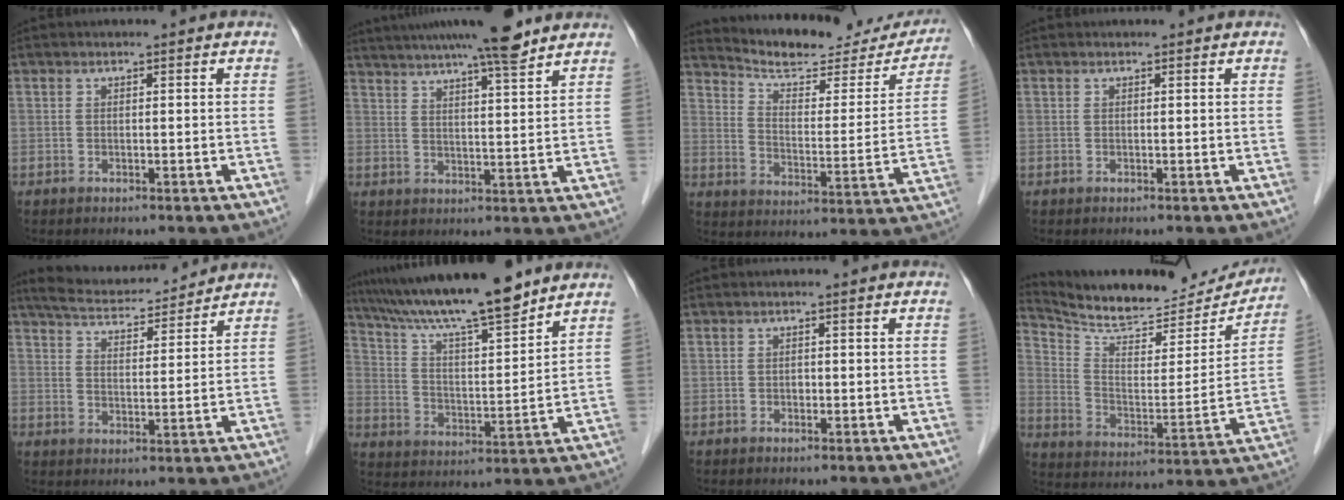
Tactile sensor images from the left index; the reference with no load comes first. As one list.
[{"total": 13.6, "force": [11.5, 0.3, 7.4], "torque": [-0.124, 0.021, 0.166]}, {"total": 20.1, "force": [18.8, 4.8, 5.5], "torque": [-0.069, -0.030, 0.249]}, {"total": 0.0}, {"total": 12.1, "force": [11.4, 1.7, 3.7], "torque": [-0.065, 0.015, 0.181]}, {"total": 16.1, "force": [13.6, 0.8, 8.5], "torque": [-0.147, 0.008, 0.233]}, {"total": 0.5, "force": [-0.1, 0.4, 0.3], "torque": [-0.005, 0.002, -0.004]}, {"total": 20.7, "force": [19.5, 4.6, 4.9], "torque": [-0.080, -0.039, 0.284]}]